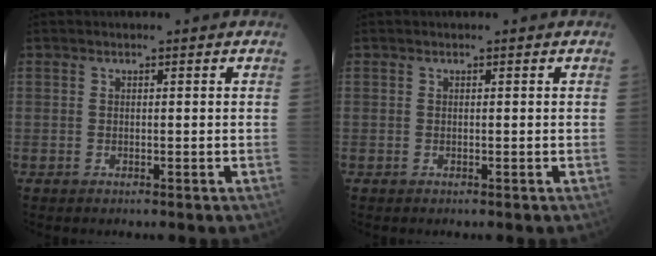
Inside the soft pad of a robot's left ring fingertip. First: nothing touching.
{"total": 0.0}